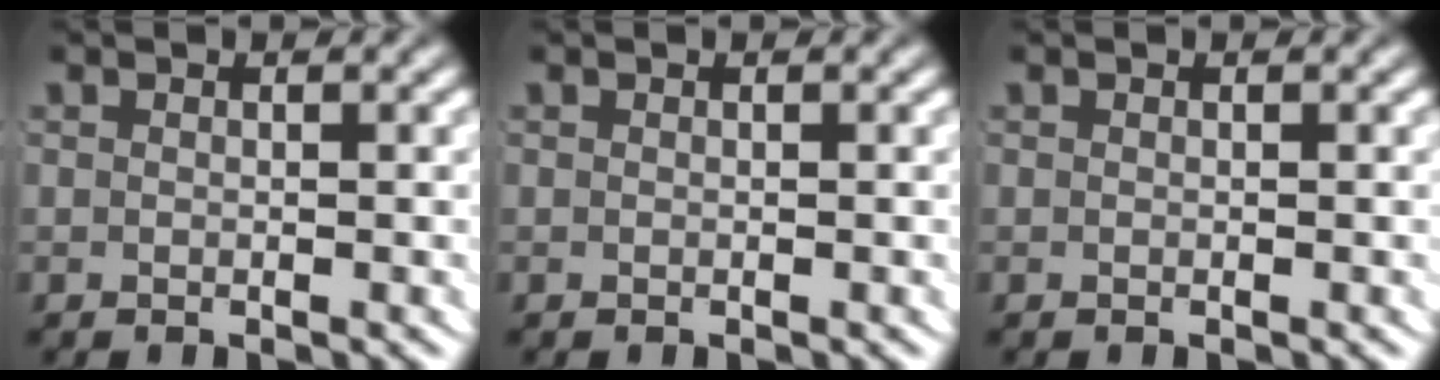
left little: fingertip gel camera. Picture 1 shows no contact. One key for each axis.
{"total": 0.0}
{"total": 0.0}